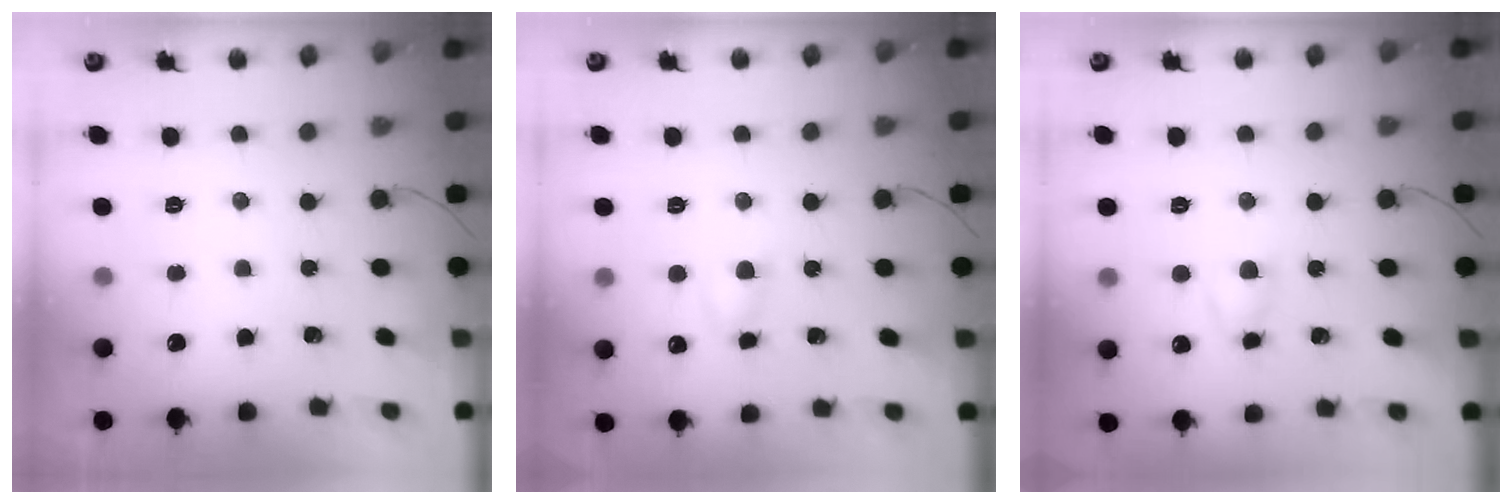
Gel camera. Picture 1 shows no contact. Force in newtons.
{"total": 3.1, "press": 2.9, "slide": 1.2}
{"total": 3.5, "press": 3.4, "slide": 0.7}